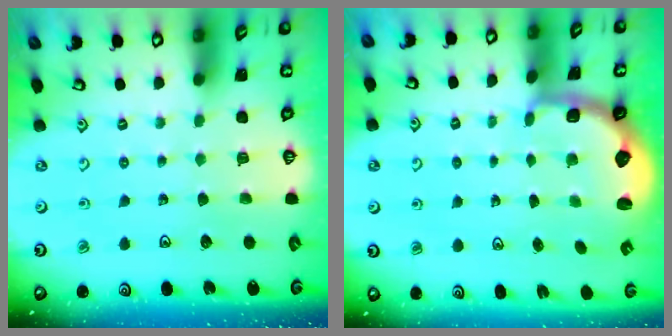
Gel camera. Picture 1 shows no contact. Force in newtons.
{"total": 2.6, "press": 2.0, "slide": 1.7}